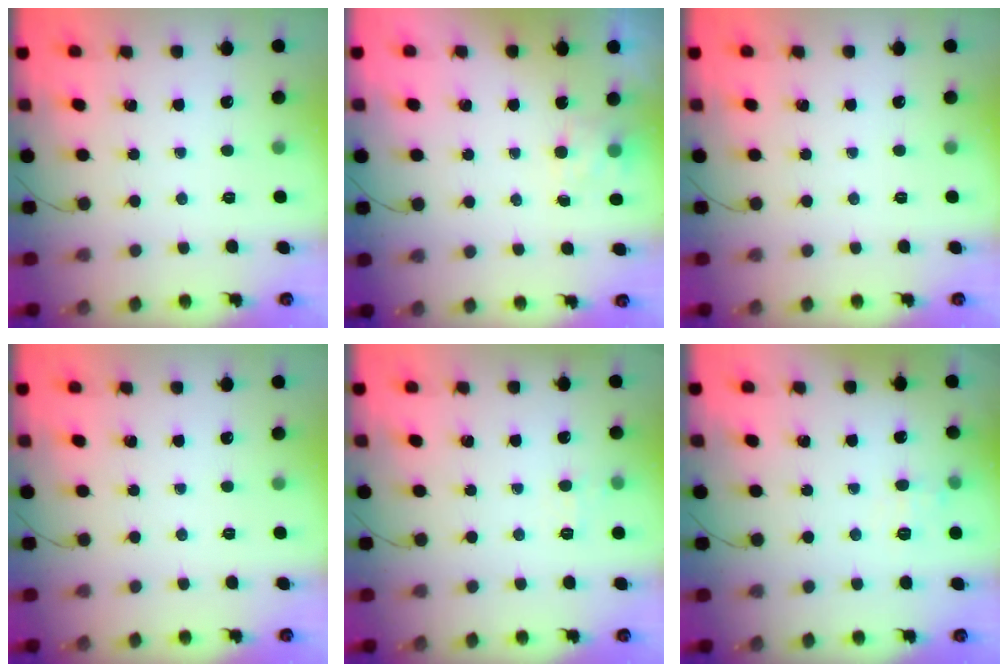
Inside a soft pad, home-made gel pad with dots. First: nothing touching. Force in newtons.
{"total": 4.7, "press": 4.5, "slide": 1.3}
{"total": 0.0}
{"total": 0.0}
{"total": 5.6, "press": 5.3, "slide": 1.8}
{"total": 6.2, "press": 6.0, "slide": 1.8}